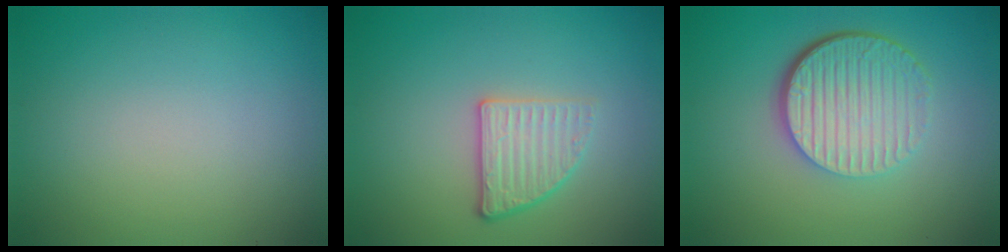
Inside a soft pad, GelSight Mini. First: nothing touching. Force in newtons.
{"total": 2.6, "press": 2.3, "slide": 1.3}
{"total": 6.6, "press": 4.4, "slide": 4.9}